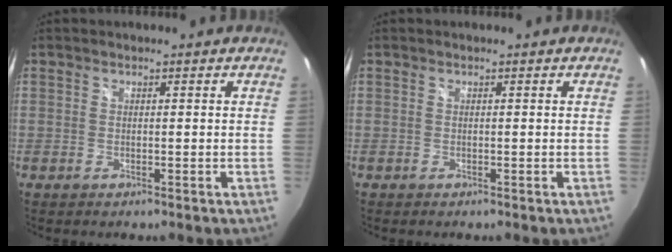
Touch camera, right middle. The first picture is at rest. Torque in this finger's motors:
{"motor_torque": [0.06, -0.11, 0.00, 0.00]}